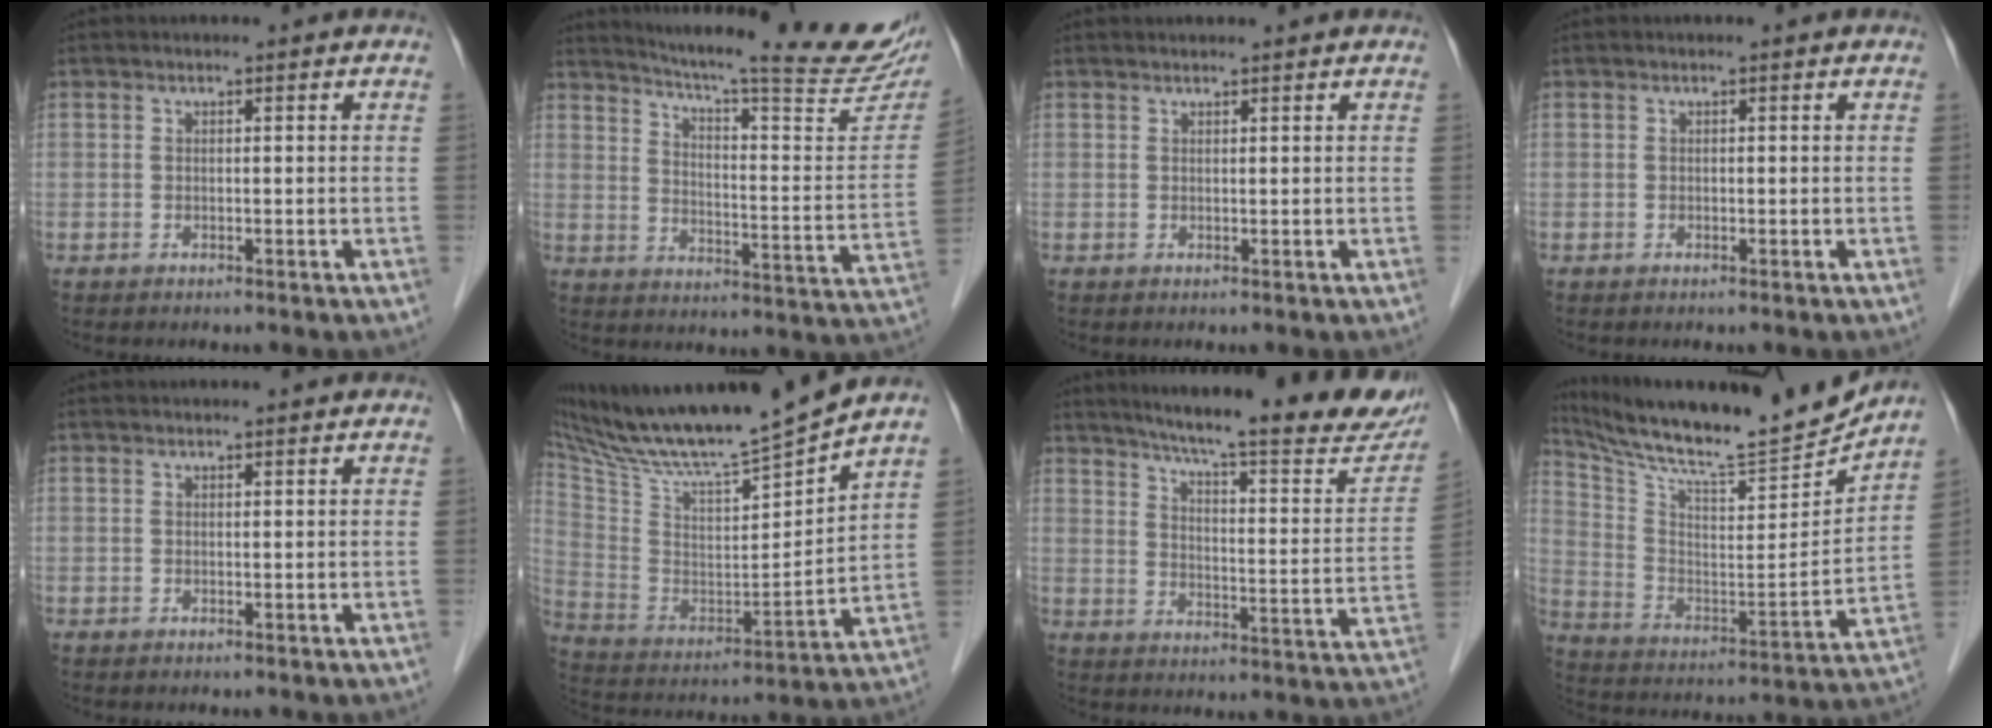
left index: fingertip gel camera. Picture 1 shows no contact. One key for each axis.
{"total": 26.1, "fx": 23.0, "fy": 1.0, "fz": 12.3, "tx": -0.185, "ty": -0.081, "tz": 0.292}
{"total": 2.5, "fx": 2.4, "fy": -0.1, "fz": 0.7, "tx": -0.010, "ty": 0.020, "tz": 0.036}
{"total": 0.0}
{"total": 1.6, "fx": 1.5, "fy": -0.1, "fz": 0.5, "tx": -0.008, "ty": 0.017, "tz": 0.026}
{"total": 20.2, "fx": 18.2, "fy": -1.2, "fz": 8.8, "tx": -0.166, "ty": -0.036, "tz": 0.313}
{"total": 25.6, "fx": 21.8, "fy": 2.5, "fz": 13.3, "tx": -0.196, "ty": -0.046, "tz": 0.275}
{"total": 19.8, "fx": 18.6, "fy": 0.4, "fz": 7.0, "tx": -0.139, "ty": -0.051, "tz": 0.300}